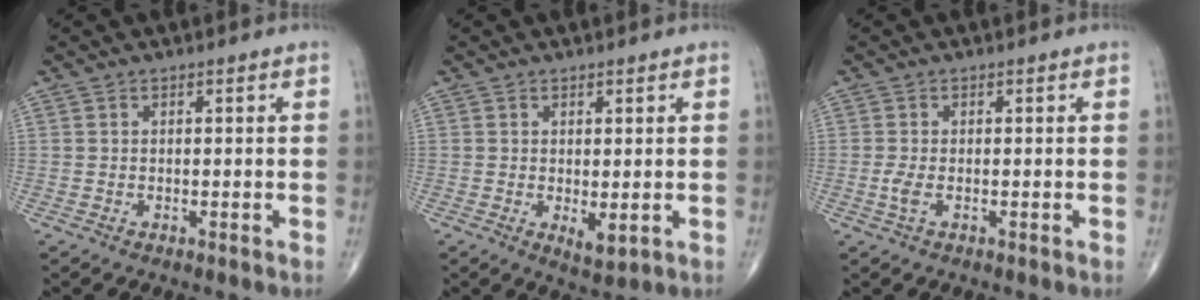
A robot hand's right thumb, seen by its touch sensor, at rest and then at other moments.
{"total": 3.2, "force": [-0.3, 1.3, 2.9], "torque": [-0.040, -0.011, 0.001]}
{"total": 1.9, "force": [-0.5, 0.7, 1.7], "torque": [-0.046, -0.006, -0.012]}